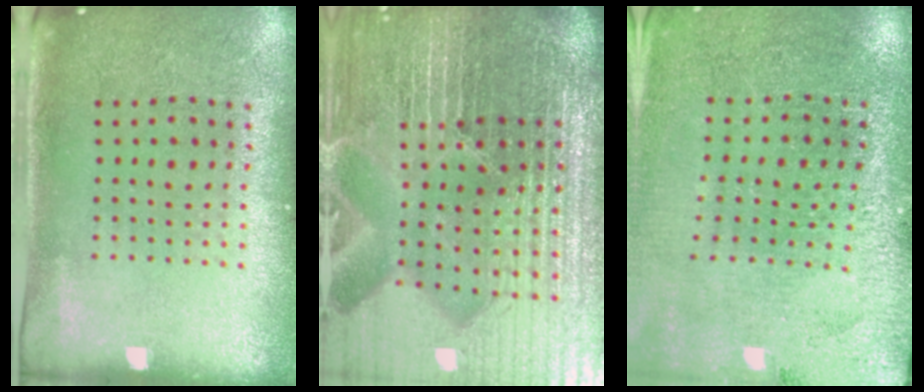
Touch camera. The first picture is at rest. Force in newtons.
{"total": 7.2, "press": 6.3, "slide": 3.5}
{"total": 2.8, "press": 2.8, "slide": 0.1}